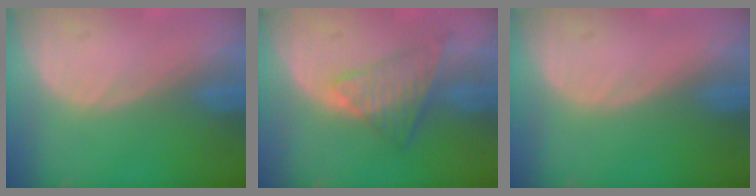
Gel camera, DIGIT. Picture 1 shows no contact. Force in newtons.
{"total": 7.5, "press": 6.2, "slide": 4.3}
{"total": 0.0}